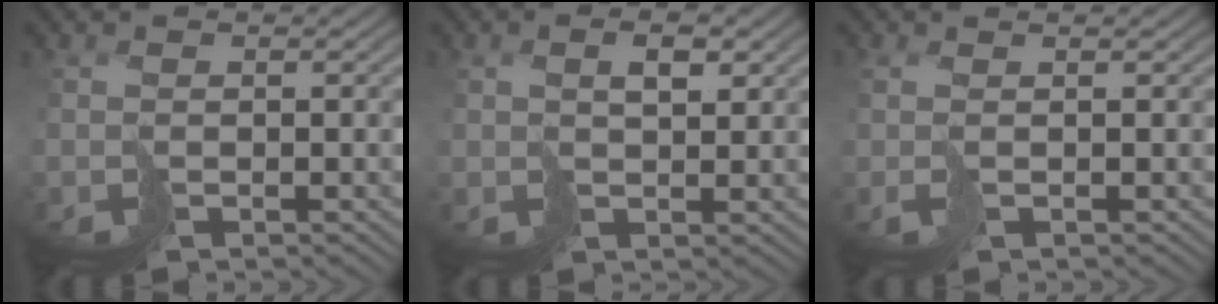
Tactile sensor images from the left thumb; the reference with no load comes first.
{"total": 2.7, "force": [1.5, 1.0, 2.0], "torque": [-0.038, 0.004, 0.030]}
{"total": 1.9, "force": [0.2, 0.5, 1.8], "torque": [-0.035, 0.003, 0.000]}